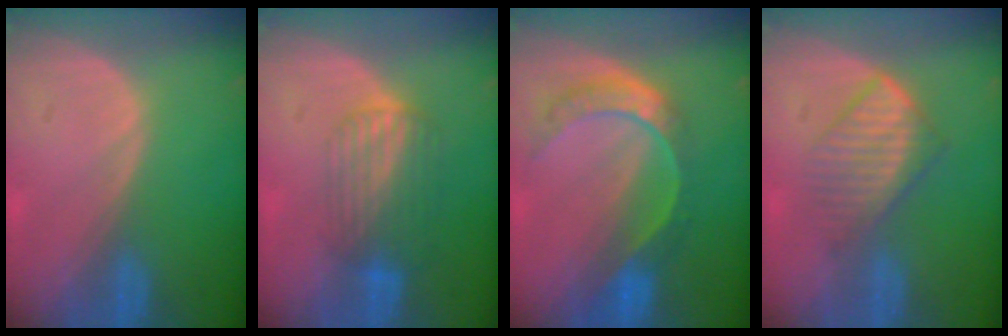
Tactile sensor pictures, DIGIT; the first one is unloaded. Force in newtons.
{"total": 7.0, "press": 5.8, "slide": 3.8}
{"total": 7.8, "press": 6.6, "slide": 4.3}
{"total": 6.2, "press": 5.8, "slide": 2.3}